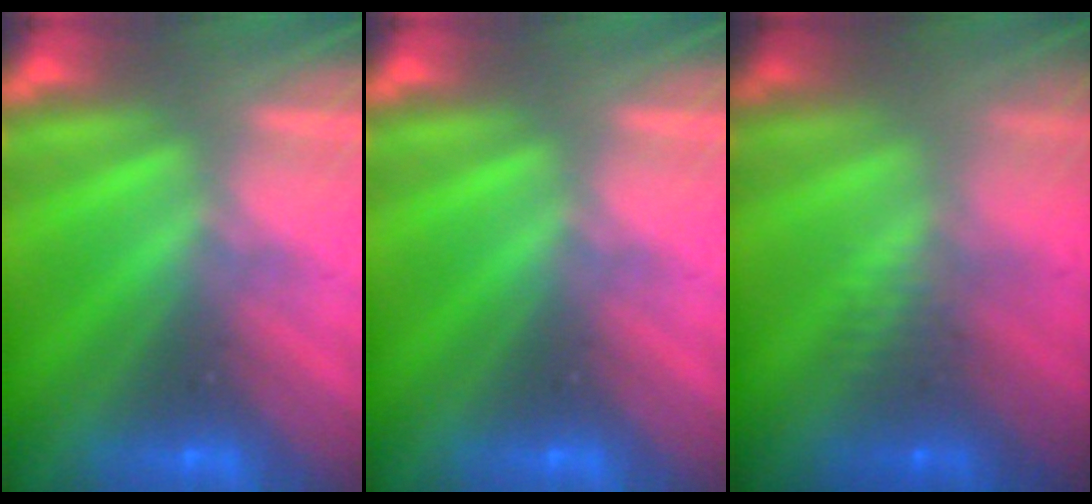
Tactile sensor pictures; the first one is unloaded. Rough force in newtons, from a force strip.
{"total": 0.0}
{"total": 2.4}